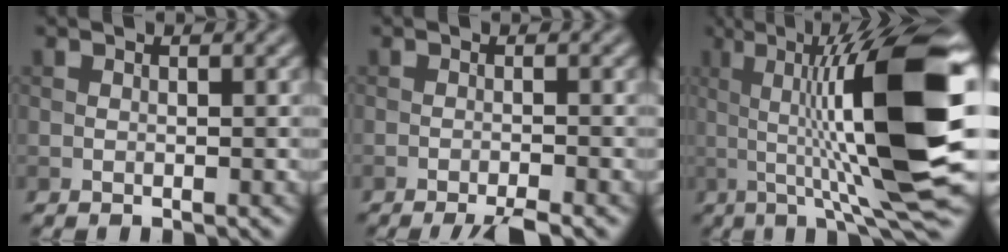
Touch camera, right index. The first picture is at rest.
{"total": 3.1, "force": [-2.3, 0.3, 2.0], "torque": [-0.027, 0.002, -0.044]}
{"total": 15.0, "force": [1.5, 3.0, 14.6], "torque": [-0.216, 0.012, 0.021]}